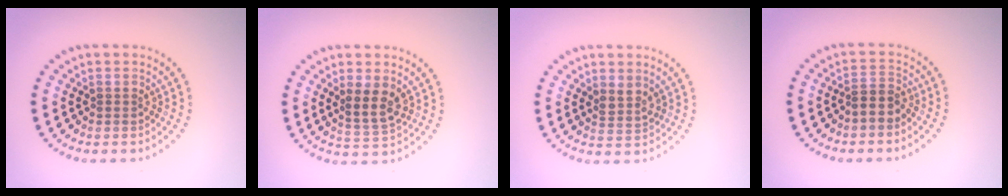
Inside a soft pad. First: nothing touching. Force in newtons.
{"total": 2.8, "press": 2.5, "slide": 1.3}
{"total": 1.6, "press": 1.3, "slide": 0.9}
{"total": 1.6, "press": 1.2, "slide": 1.0}